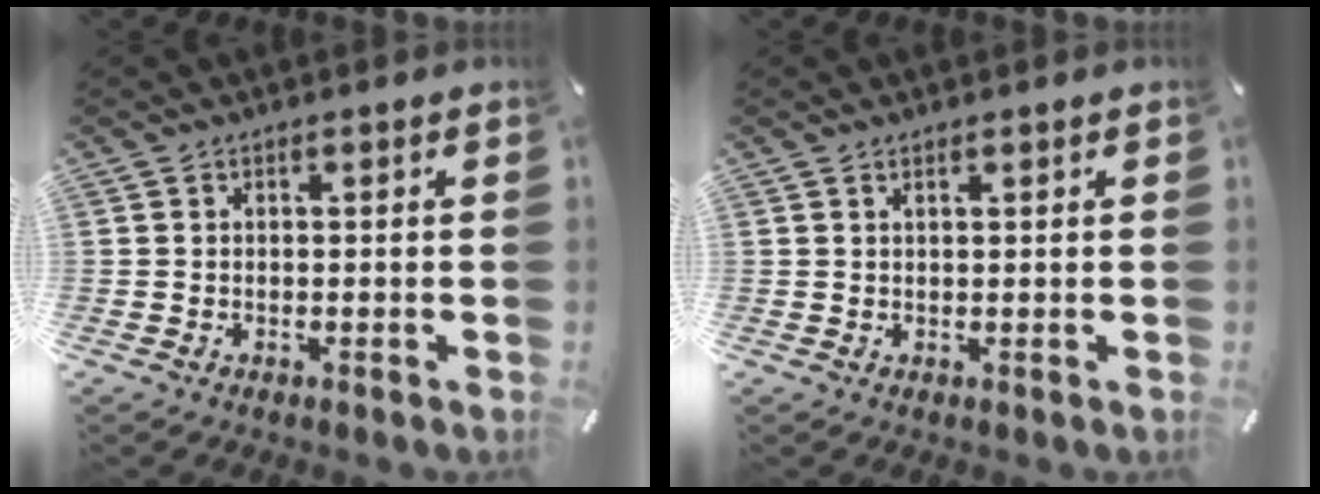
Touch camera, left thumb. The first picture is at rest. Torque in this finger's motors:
{"motor_torque": [-0.25, -0.20, -0.22, 0.18, -0.02]}